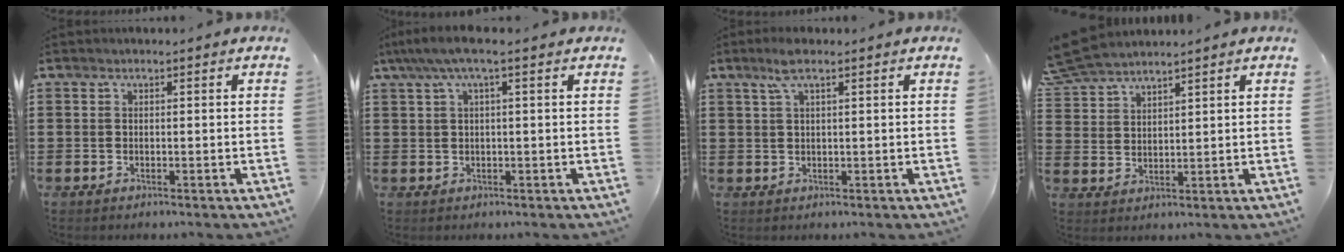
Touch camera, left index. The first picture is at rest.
{"total": 3.2, "force": [0.9, 0.3, 3.0], "torque": [-0.066, 0.000, 0.011]}
{"total": 3.3, "force": [1.8, 0.5, 2.7], "torque": [-0.058, 0.004, 0.032]}
{"total": 5.6, "force": [5.3, 1.0, 1.5], "torque": [-0.049, -0.011, 0.099]}